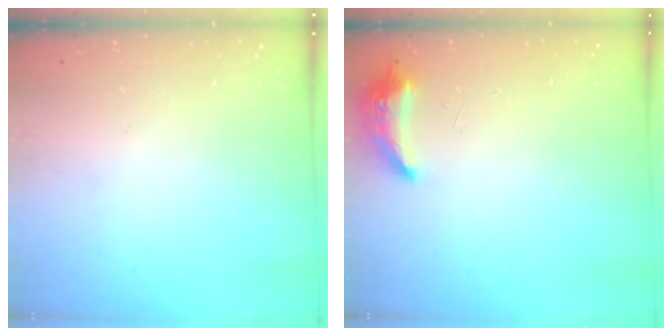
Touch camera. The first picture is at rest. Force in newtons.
{"total": 8.5, "press": 8.4, "slide": 1.6}